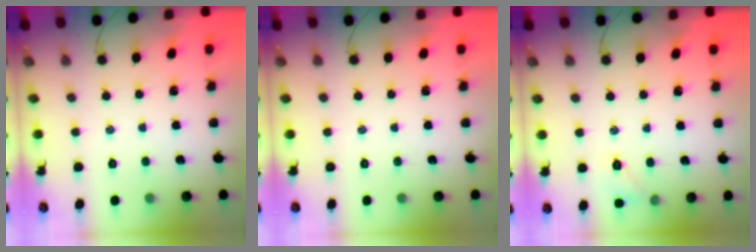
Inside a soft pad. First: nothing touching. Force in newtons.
{"total": 0.0}
{"total": 5.0, "press": 4.8, "slide": 1.4}